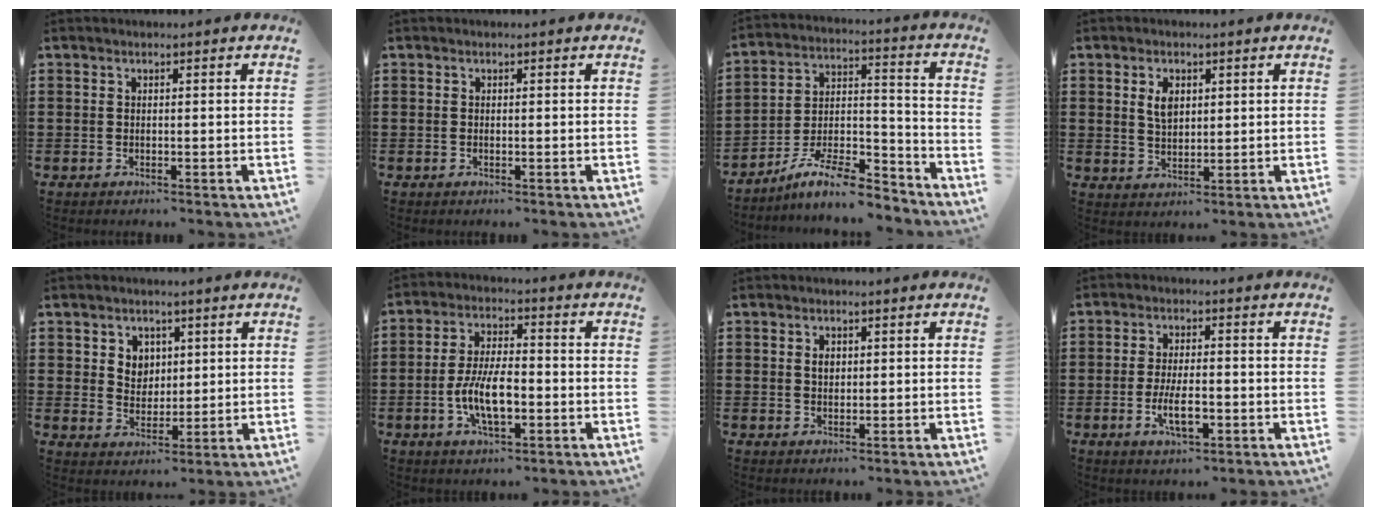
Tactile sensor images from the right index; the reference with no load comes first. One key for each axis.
{"total": 0.0}
{"total": 10.7, "fx": -9.0, "fy": 2.1, "fz": 5.4, "tx": -0.087, "ty": 0.029, "tz": -0.170}
{"total": 3.5, "fx": 1.3, "fy": 2.1, "fz": 2.5, "tx": -0.049, "ty": 0.004, "tz": 0.020}
{"total": 4.1, "fx": 1.9, "fy": 3.5, "fz": 0.8, "tx": -0.024, "ty": 0.009, "tz": 0.031}
{"total": 9.1, "fx": -2.4, "fy": 3.9, "fz": 7.9, "tx": -0.172, "ty": -0.004, "tz": -0.050}
{"total": 1.2, "fx": 0.3, "fy": 0.7, "fz": 0.9, "tx": -0.021, "ty": 0.004, "tz": 0.004}
{"total": 5.8, "fx": -1.8, "fy": 2.3, "fz": 5.0, "tx": -0.098, "ty": 0.003, "tz": -0.035}